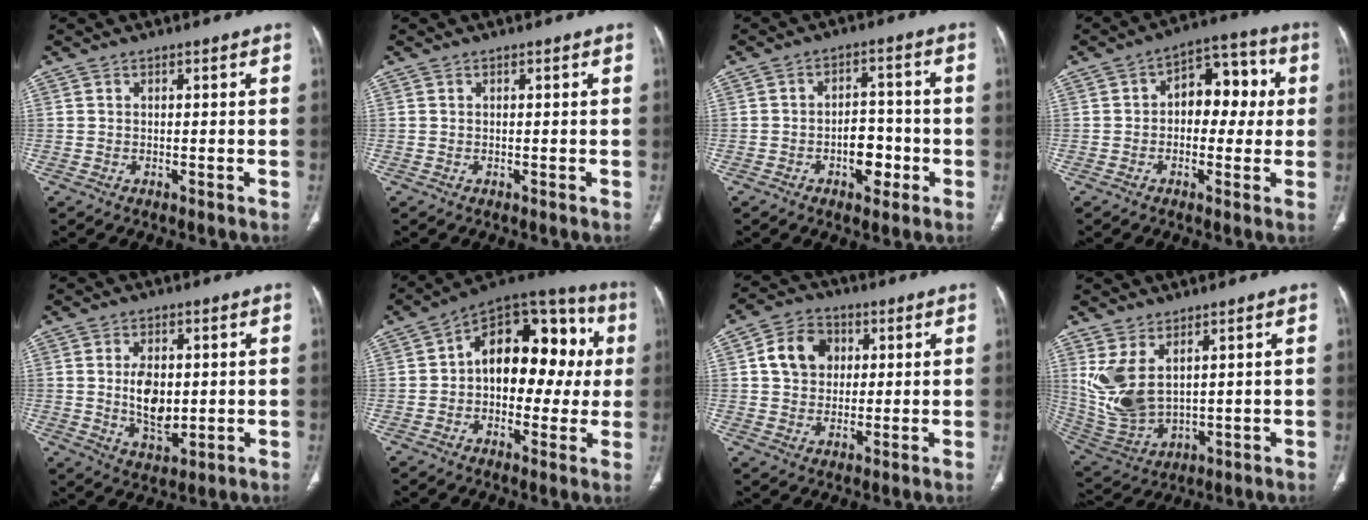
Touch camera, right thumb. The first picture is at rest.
{"total": 0.0}
{"total": 6.9, "force": [-2.4, 4.3, 4.8], "torque": [-0.041, 0.025, -0.036]}
{"total": 11.0, "force": [1.0, 7.1, 8.3], "torque": [-0.071, 0.033, 0.005]}
{"total": 8.3, "force": [0.5, 4.8, 6.7], "torque": [-0.104, -0.014, 0.017]}
{"total": 20.1, "force": [2.1, 12.3, 15.7], "torque": [-0.171, 0.047, 0.019]}
{"total": 9.4, "force": [2.2, 7.6, 5.0], "torque": [-0.062, 0.003, 0.032]}
{"total": 10.9, "force": [3.8, 5.8, 8.3], "torque": [-0.176, -0.021, 0.101]}